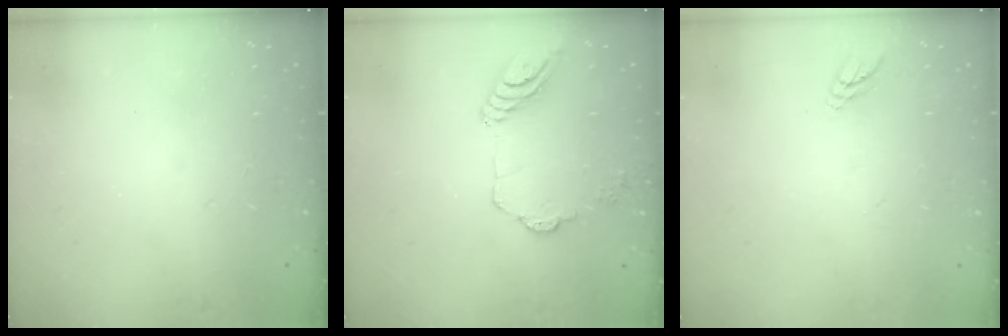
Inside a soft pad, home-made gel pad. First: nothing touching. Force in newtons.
{"total": 12.7, "press": 12.6, "slide": 1.0}
{"total": 4.6, "press": 4.6, "slide": 0.4}